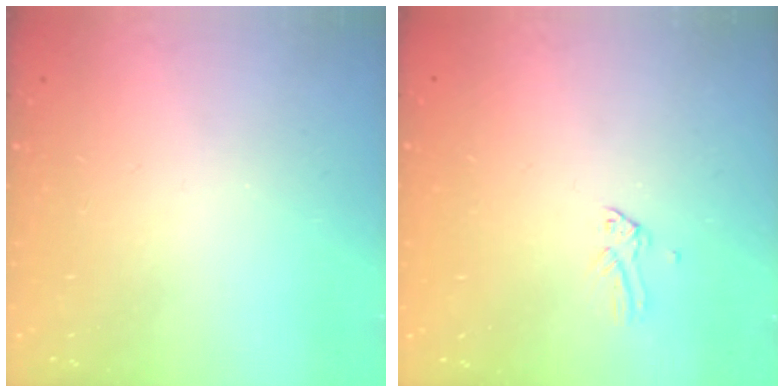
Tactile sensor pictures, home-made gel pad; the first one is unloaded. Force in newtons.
{"total": 0.0}